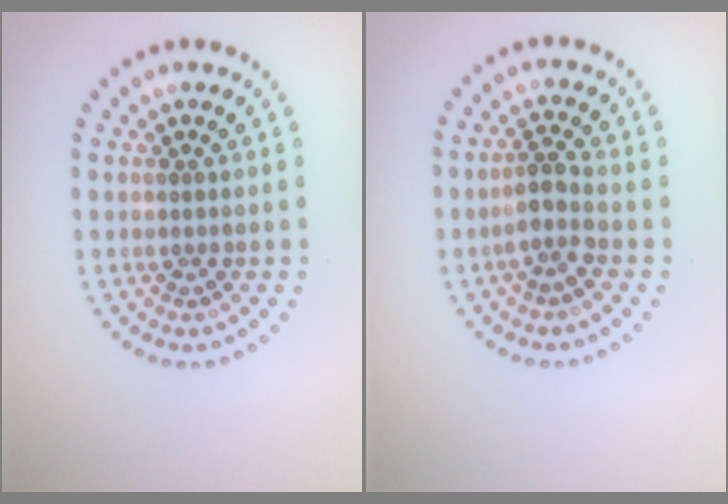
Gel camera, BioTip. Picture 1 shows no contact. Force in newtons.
{"total": 2.2, "press": 1.7, "slide": 1.4}